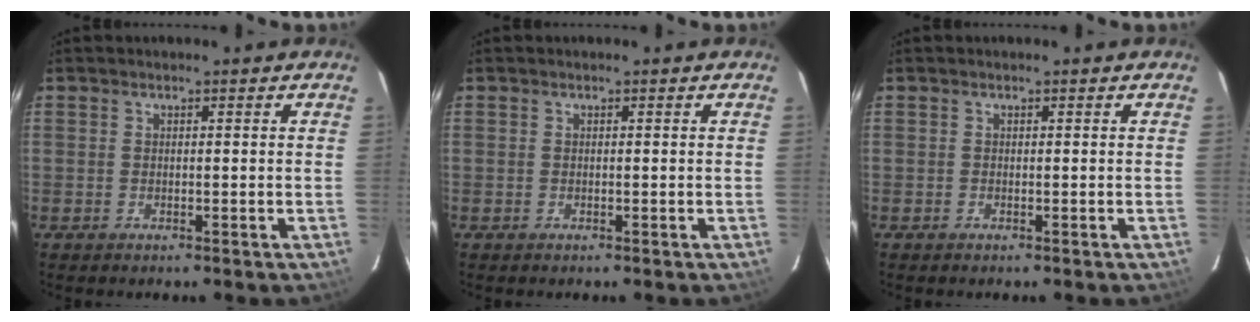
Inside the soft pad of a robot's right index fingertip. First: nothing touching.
{"total": 0.0}
{"total": 0.0}